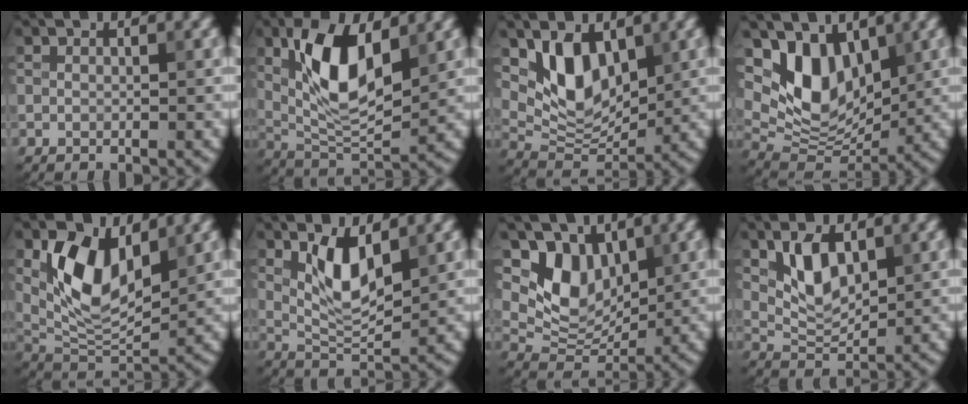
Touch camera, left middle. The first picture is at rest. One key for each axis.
{"total": 8.4, "fx": 2.5, "fy": 3.7, "fz": 7.1, "tx": -0.133, "ty": -0.002, "tz": 0.046}
{"total": 5.7, "fx": 2.4, "fy": 3.5, "fz": 3.9, "tx": -0.077, "ty": -0.015, "tz": 0.044}
{"total": 7.1, "fx": 3.0, "fy": 4.6, "fz": 4.6, "tx": -0.089, "ty": -0.017, "tz": 0.048}
{"total": 7.9, "fx": 2.7, "fy": 4.3, "fz": 6.0, "tx": -0.115, "ty": -0.009, "tz": 0.050}
{"total": 4.9, "fx": 1.8, "fy": 2.0, "fz": 4.1, "tx": -0.083, "ty": -0.005, "tz": 0.037}
{"total": 5.7, "fx": 2.4, "fy": 4.0, "fz": 3.2, "tx": -0.062, "ty": -0.016, "tz": 0.041}
{"total": 4.3, "fx": 1.6, "fy": 2.4, "fz": 3.2, "tx": -0.064, "ty": -0.002, "tz": 0.032}